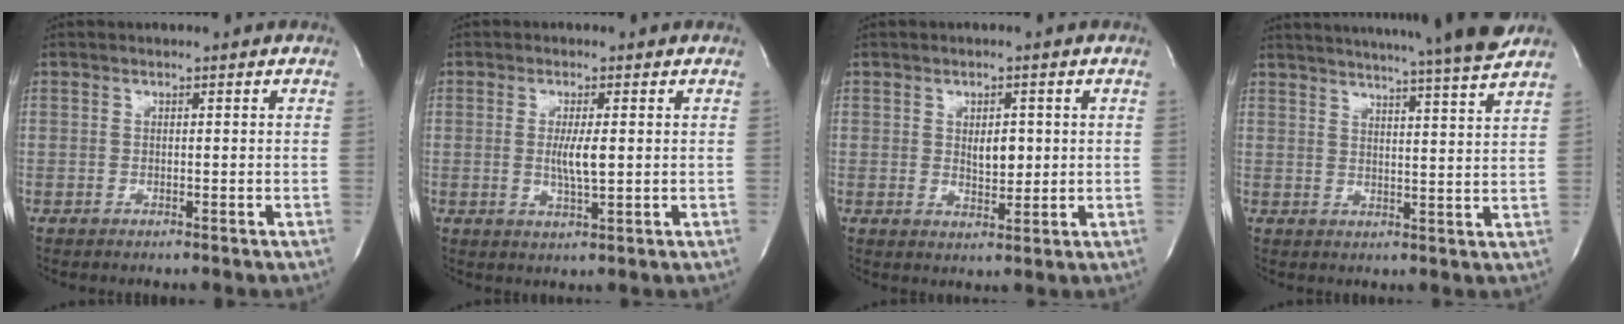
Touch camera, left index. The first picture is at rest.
{"total": 3.9, "force": [-0.2, 0.5, 3.9], "torque": [-0.075, -0.010, -0.002]}
{"total": 3.5, "force": [0.2, 1.8, 3.0], "torque": [-0.045, -0.009, 0.007]}
{"total": 17.6, "force": [15.9, -1.6, 7.4], "torque": [-0.127, -0.039, 0.205]}